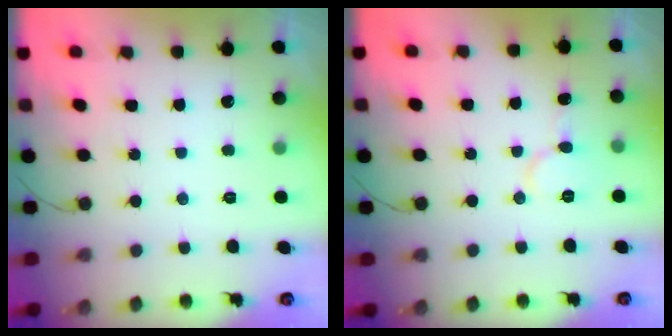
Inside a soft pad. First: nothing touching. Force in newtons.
{"total": 5.8, "press": 5.8, "slide": 0.4}